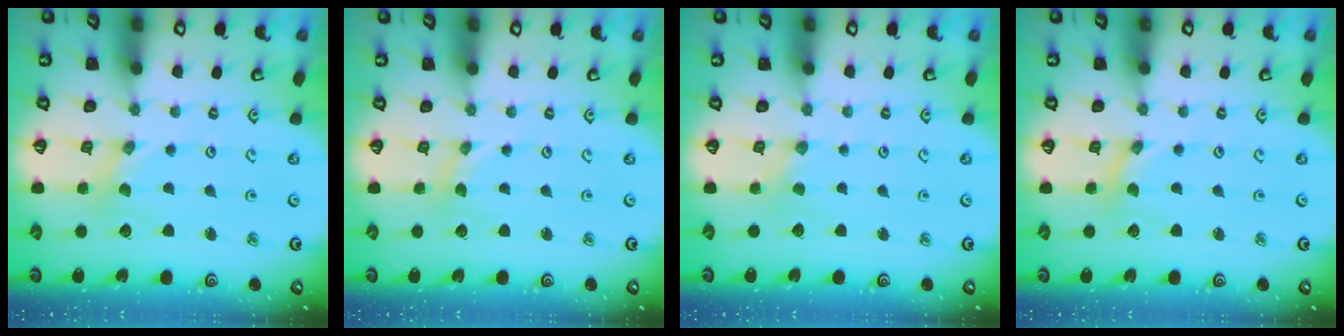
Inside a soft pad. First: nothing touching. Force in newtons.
{"total": 0.7, "press": 0.7, "slide": 0.1}
{"total": 0.0}
{"total": 0.0}